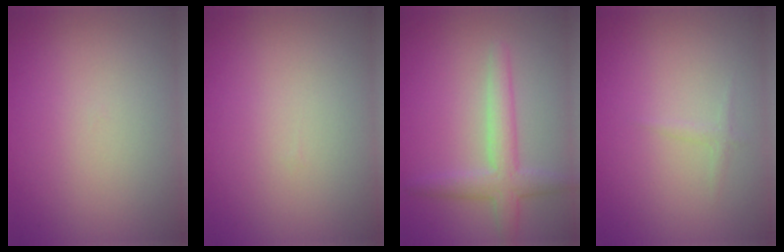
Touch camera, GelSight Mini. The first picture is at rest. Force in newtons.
{"total": 0.0}
{"total": 3.4, "press": 3.4, "slide": 0.1}
{"total": 0.7, "press": 0.7, "slide": 0.0}